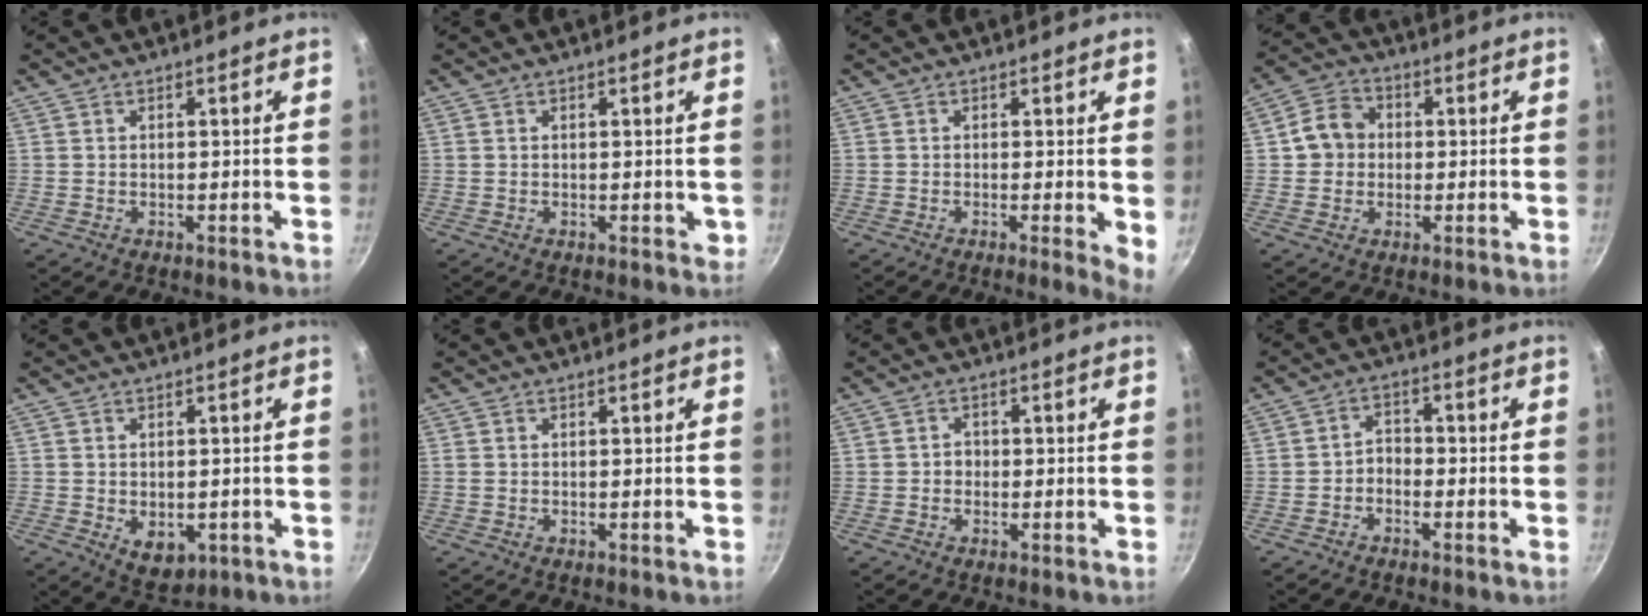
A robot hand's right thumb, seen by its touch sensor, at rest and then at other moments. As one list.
[{"total": 1.1, "force": [0.2, 0.7, 0.8], "torque": [-0.005, 0.000, 0.004]}, {"total": 3.5, "force": [-0.2, 0.7, 3.5], "torque": [-0.043, -0.009, -0.005]}, {"total": 7.0, "force": [0.4, 6.2, 3.2], "torque": [-0.024, 0.015, -0.008]}, {"total": 5.8, "force": [-1.1, 4.0, 4.0], "torque": [-0.045, -0.006, -0.003]}, {"total": 0.5, "force": [0.1, 0.4, 0.2], "torque": [-0.005, 0.002, 0.001]}, {"total": 1.8, "force": [-0.3, 1.6, 0.8], "torque": [-0.004, 0.007, -0.007]}, {"total": 3.0, "force": [-1.6, 2.1, 1.5], "torque": [-0.012, 0.024, -0.033]}]